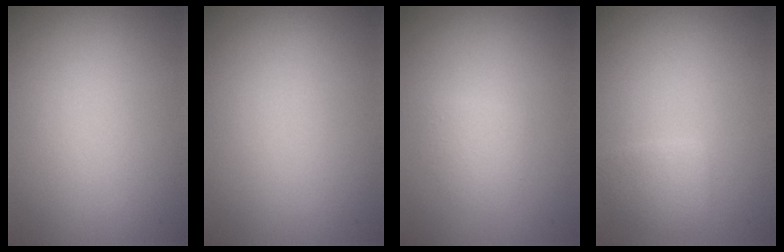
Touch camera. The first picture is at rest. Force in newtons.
{"total": 0.0}
{"total": 1.4, "press": 1.4, "slide": 0.0}
{"total": 1.7, "press": 1.7, "slide": 0.1}